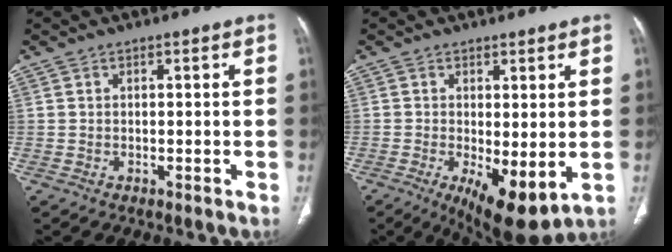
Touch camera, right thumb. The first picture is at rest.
{"total": 9.9, "force": [-2.0, 3.8, 9.0], "torque": [-0.137, -0.022, -0.018]}